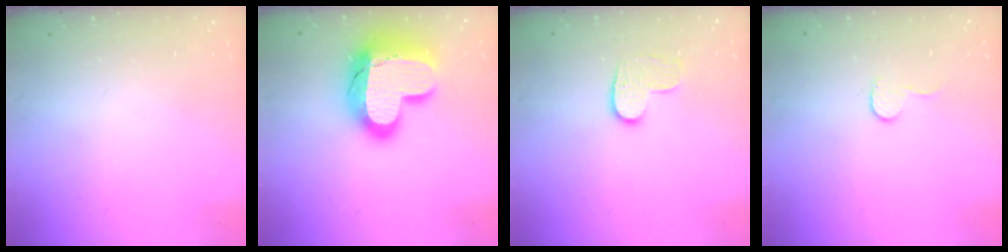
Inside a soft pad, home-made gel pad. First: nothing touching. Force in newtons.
{"total": 20.9, "press": 20.9, "slide": 1.8}
{"total": 6.6, "press": 6.6, "slide": 0.3}
{"total": 4.6, "press": 4.6, "slide": 0.4}